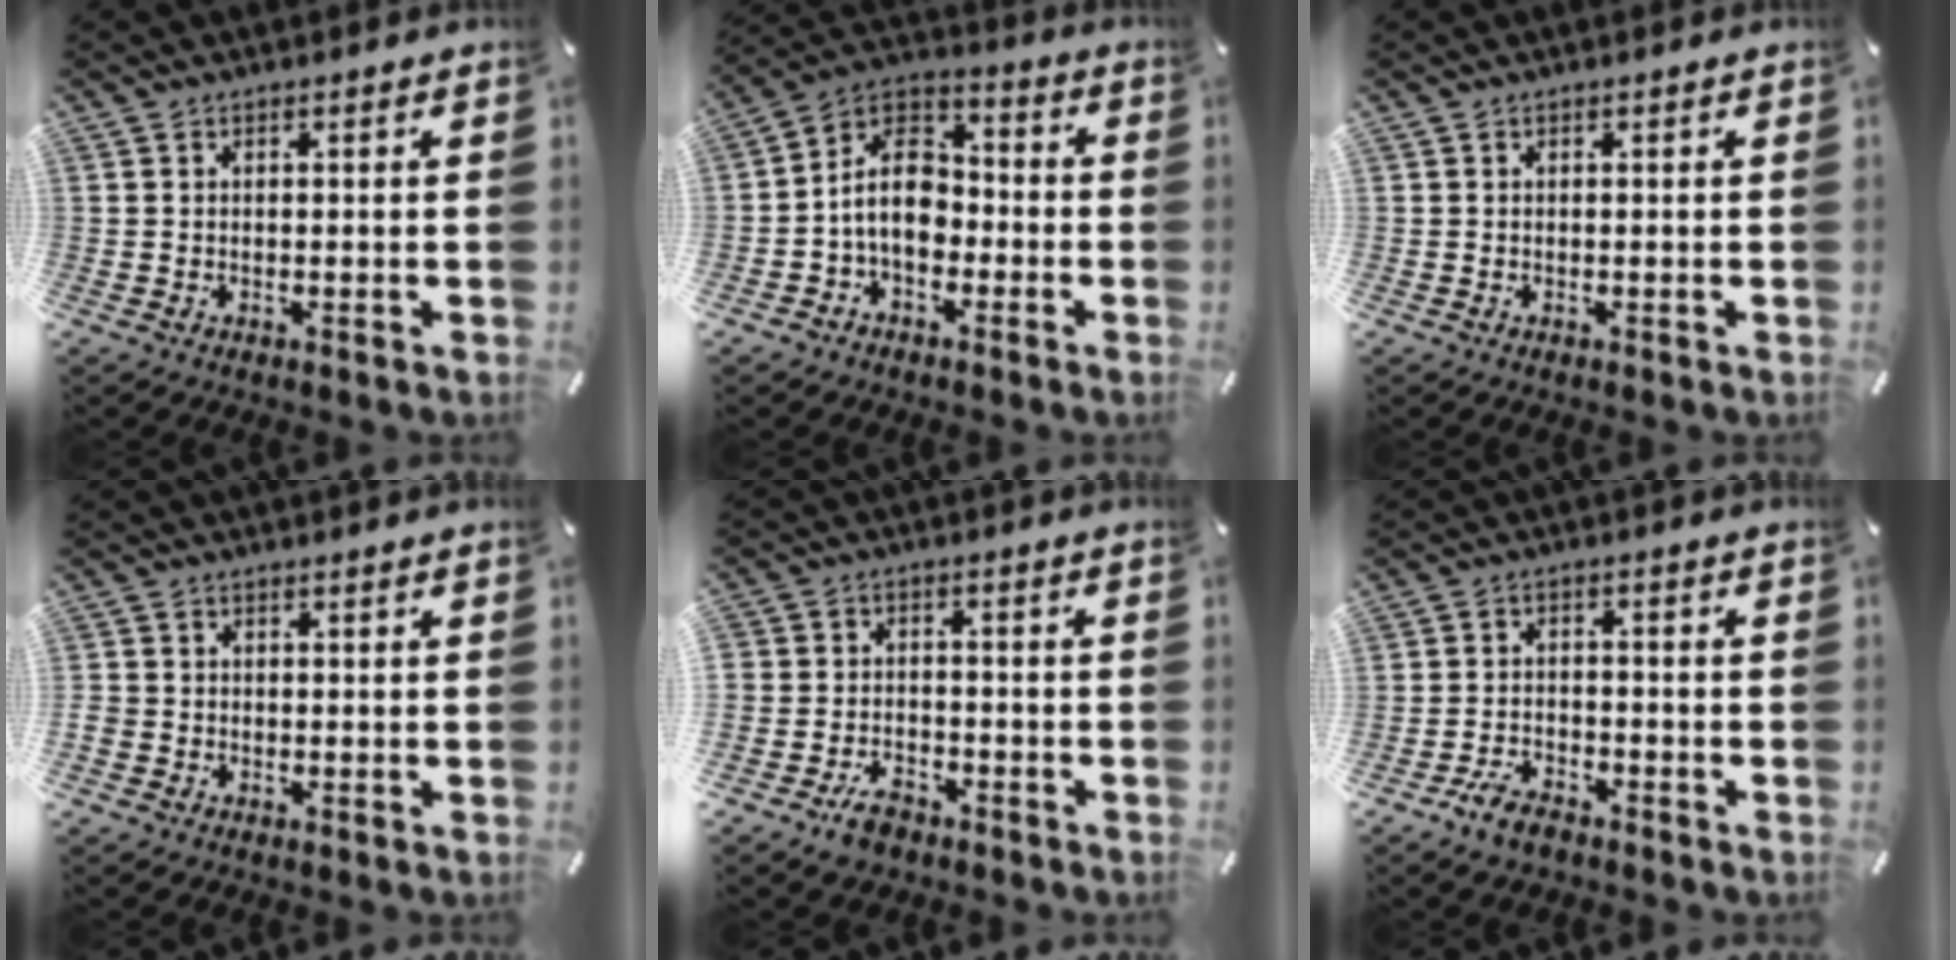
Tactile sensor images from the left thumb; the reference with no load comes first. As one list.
[{"total": 10.9, "force": [-2.9, 8.1, 6.8], "torque": [-0.156, 0.020, -0.056]}, {"total": 0.0}, {"total": 1.4, "force": [-0.5, 1.3, 0.3], "torque": [-0.001, 0.005, -0.011]}, {"total": 6.2, "force": [-4.0, 4.4, 1.5], "torque": [-0.025, 0.029, -0.074]}, {"total": 4.8, "force": [-3.9, 2.0, 2.0], "torque": [-0.042, 0.021, -0.076]}]